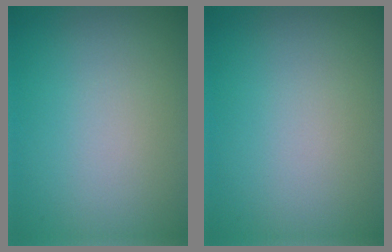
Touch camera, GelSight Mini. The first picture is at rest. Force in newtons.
{"total": 0.0}